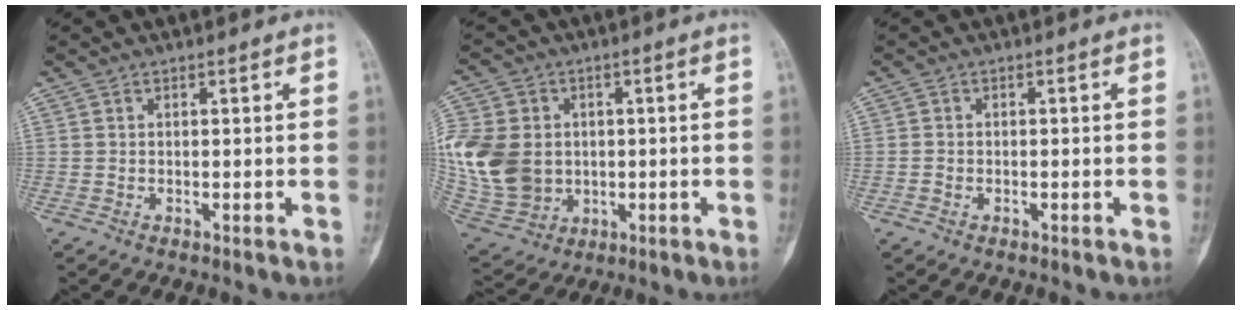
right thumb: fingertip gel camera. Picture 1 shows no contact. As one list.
[{"total": 18.6, "force": [0.4, 15.0, 10.9], "torque": [-0.244, 0.006, 0.030]}, {"total": 1.2, "force": [-0.6, 0.9, 0.5], "torque": [-0.009, 0.006, -0.010]}]